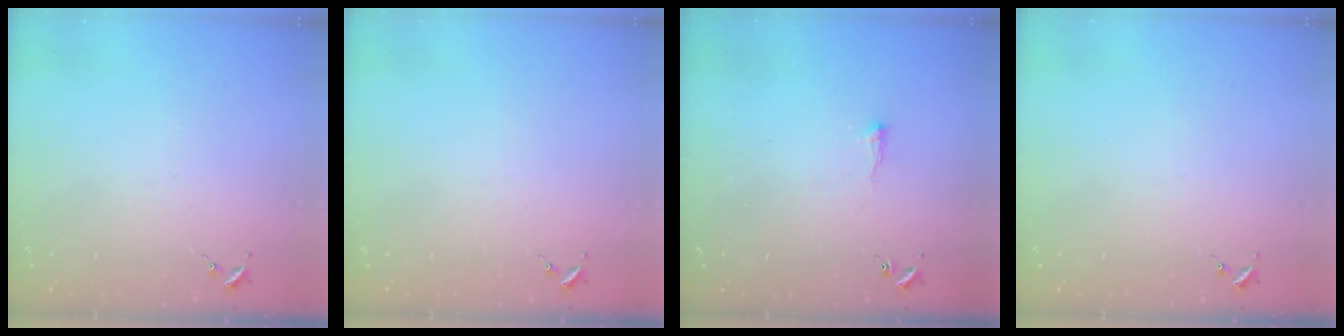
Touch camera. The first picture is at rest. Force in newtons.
{"total": 0.0}
{"total": 4.6, "press": 4.6, "slide": 0.7}
{"total": 0.0}